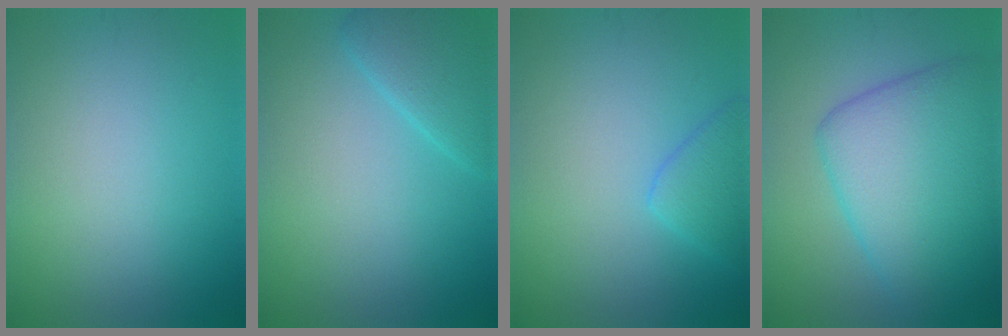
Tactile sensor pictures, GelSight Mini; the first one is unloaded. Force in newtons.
{"total": 3.0, "press": 3.0, "slide": 0.2}
{"total": 2.7, "press": 2.7, "slide": 0.2}
{"total": 9.0, "press": 9.0, "slide": 0.1}